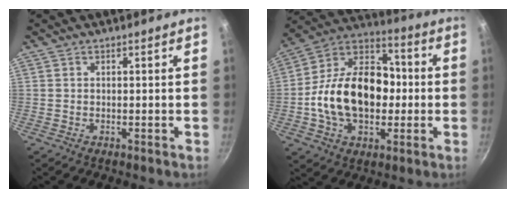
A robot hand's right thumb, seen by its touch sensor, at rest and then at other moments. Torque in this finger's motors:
{"motor_torque": [2.55, 2.46, 1.41, -0.84, 0.22]}